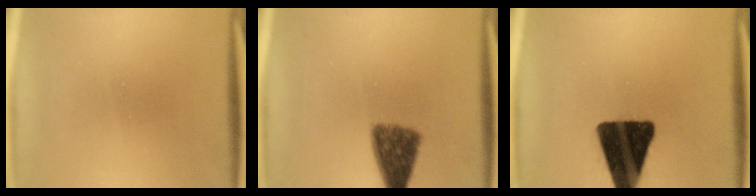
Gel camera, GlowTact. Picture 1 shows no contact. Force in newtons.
{"total": 7.2}
{"total": 17.1}